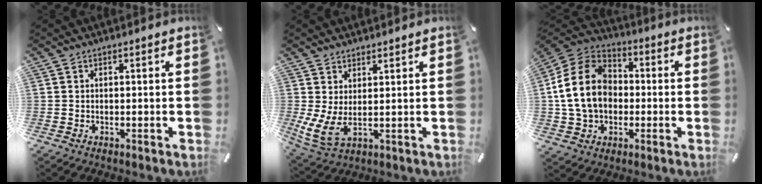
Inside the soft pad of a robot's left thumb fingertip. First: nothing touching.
{"total": 6.1, "force": [2.1, 2.4, 5.1], "torque": [-0.123, -0.029, 0.042]}
{"total": 15.3, "force": [-0.8, 12.6, 8.6], "torque": [-0.195, 0.024, -0.017]}